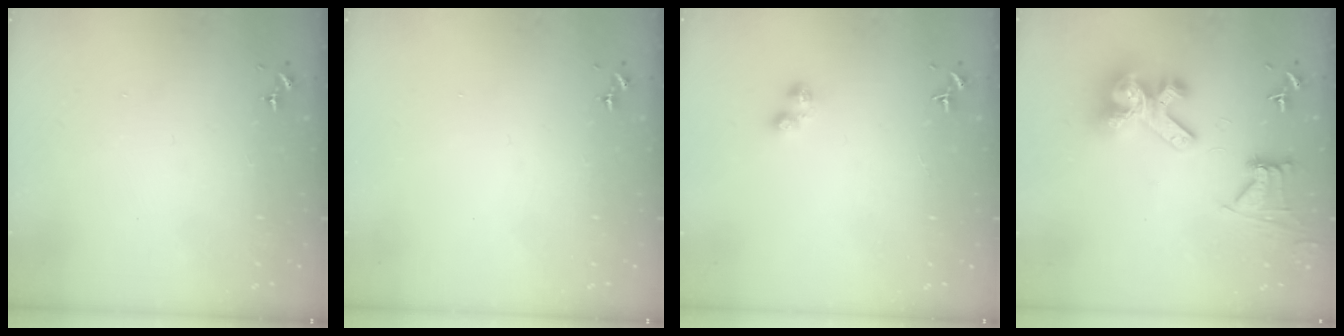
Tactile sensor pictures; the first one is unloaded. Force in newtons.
{"total": 0.0}
{"total": 3.9, "press": 3.9, "slide": 0.5}
{"total": 14.3, "press": 14.3, "slide": 1.6}